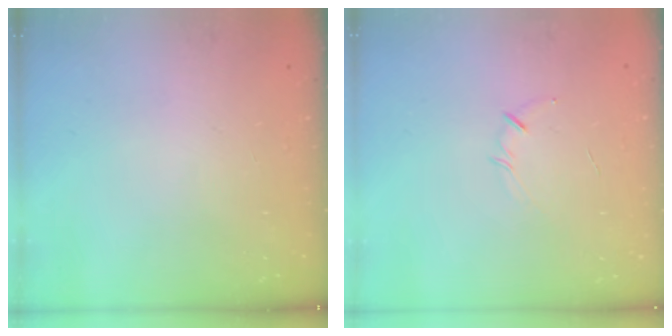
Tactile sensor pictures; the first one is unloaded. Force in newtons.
{"total": 3.6, "press": 3.5, "slide": 0.8}